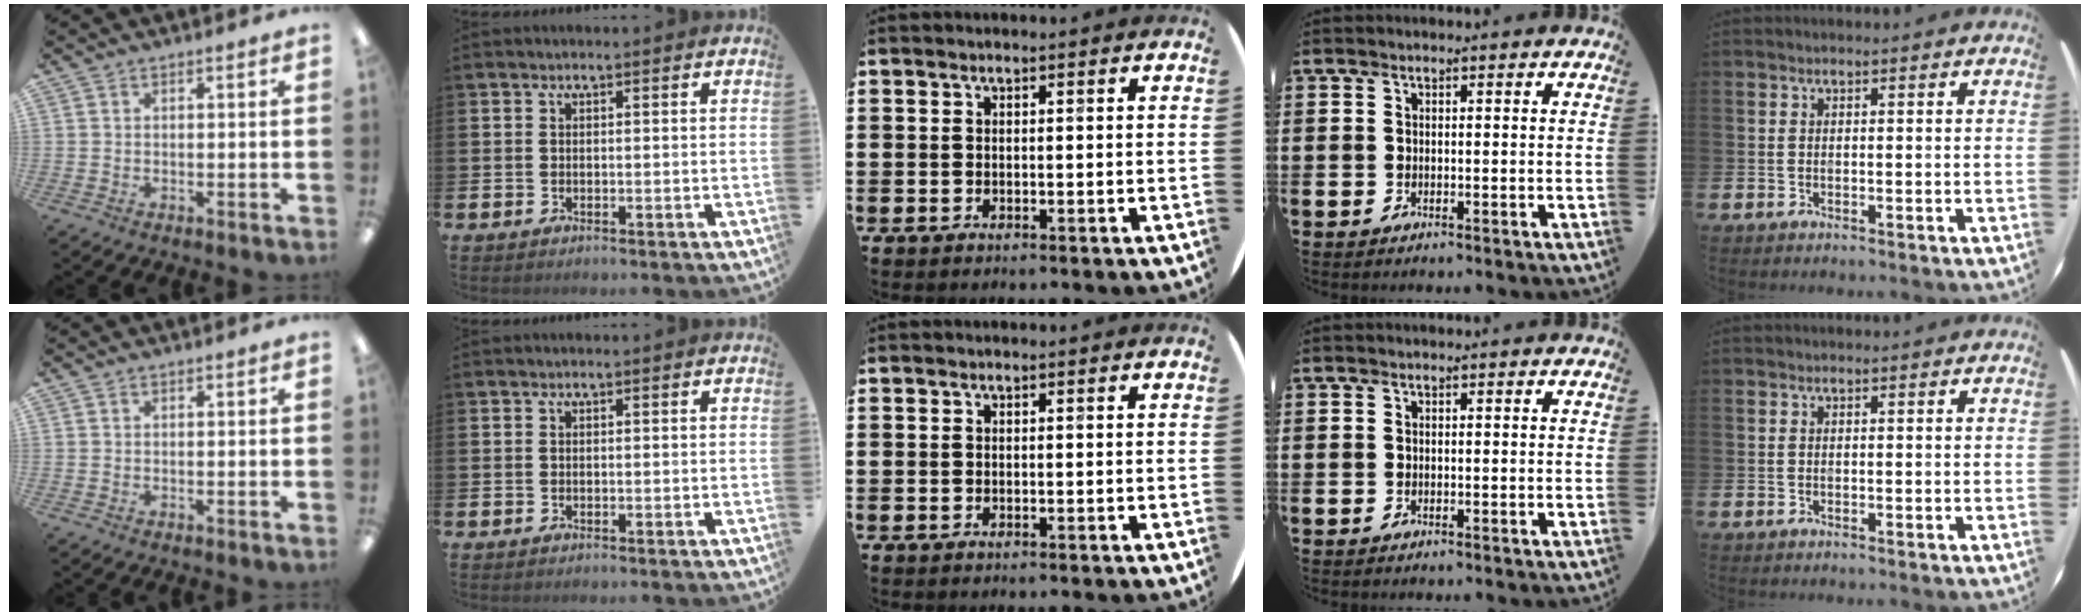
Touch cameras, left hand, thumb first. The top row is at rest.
{}